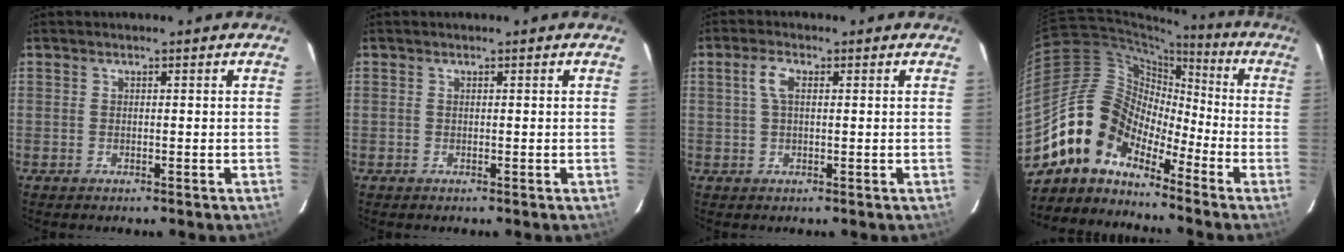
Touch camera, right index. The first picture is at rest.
{"total": 0.0}
{"total": 3.2, "force": [0.8, 1.4, 2.8], "torque": [-0.058, 0.008, 0.016]}
{"total": 11.4, "force": [-8.9, 6.1, 3.8], "torque": [-0.066, 0.036, -0.187]}